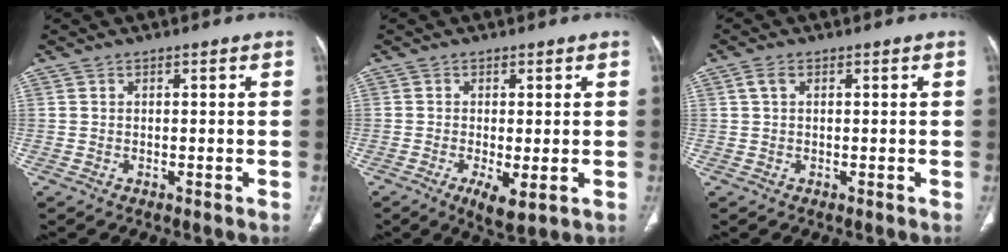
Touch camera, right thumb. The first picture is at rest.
{"total": 5.0, "force": [-1.5, 1.6, 4.5], "torque": [-0.082, -0.015, -0.022]}
{"total": 1.7, "force": [0.6, 0.9, 1.2], "torque": [-0.031, 0.008, 0.013]}